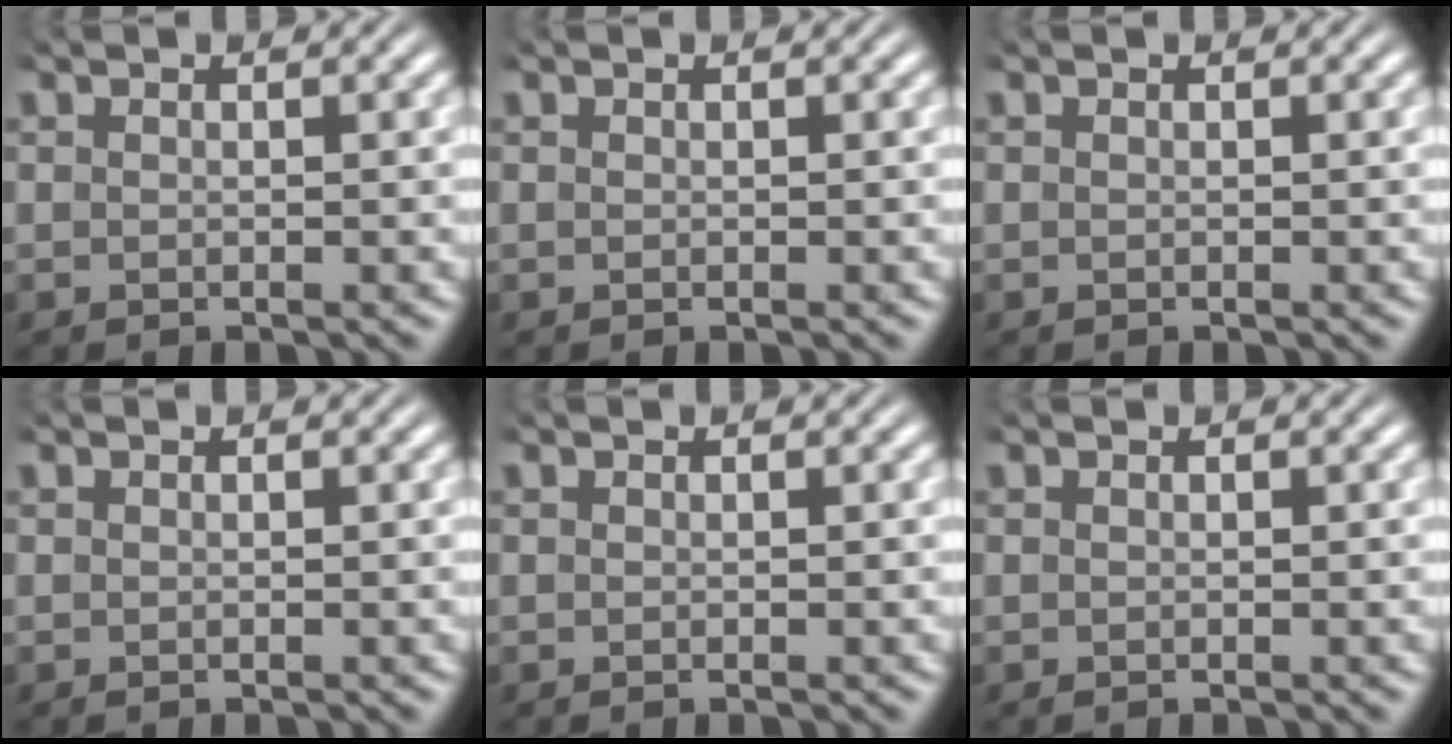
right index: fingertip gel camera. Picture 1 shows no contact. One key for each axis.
{"total": 0.0}
{"total": 0.0}
{"total": 0.0}
{"total": 0.0}
{"total": 0.0}